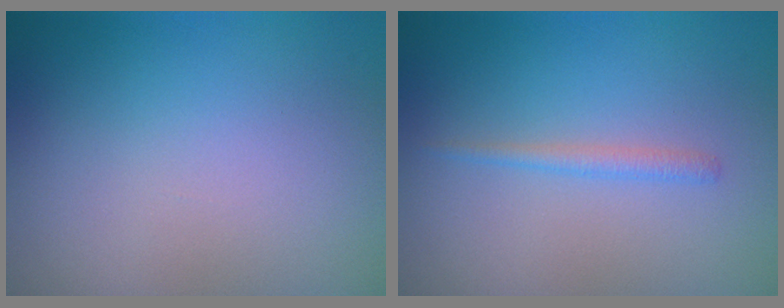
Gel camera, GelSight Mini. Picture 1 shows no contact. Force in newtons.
{"total": 1.1, "press": 1.1, "slide": 0.1}